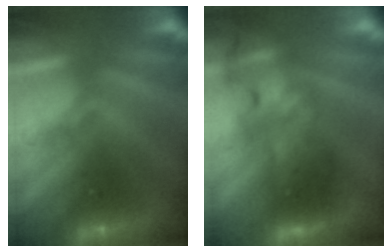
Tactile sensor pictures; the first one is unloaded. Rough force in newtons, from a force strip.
{"total": 4.6}